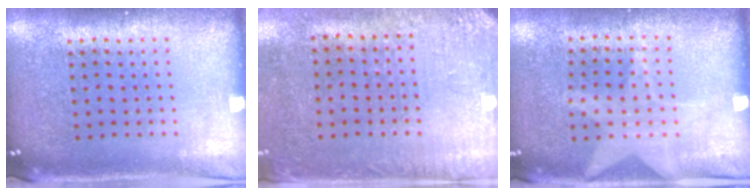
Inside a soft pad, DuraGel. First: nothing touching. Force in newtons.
{"total": 3.2, "press": 2.6, "slide": 2.0}
{"total": 1.1, "press": 1.0, "slide": 0.5}